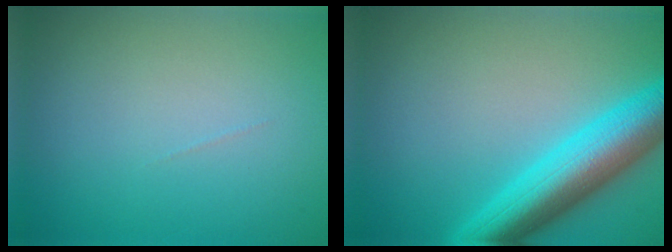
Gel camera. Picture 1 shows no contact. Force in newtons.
{"total": 8.2, "press": 8.2, "slide": 0.3}